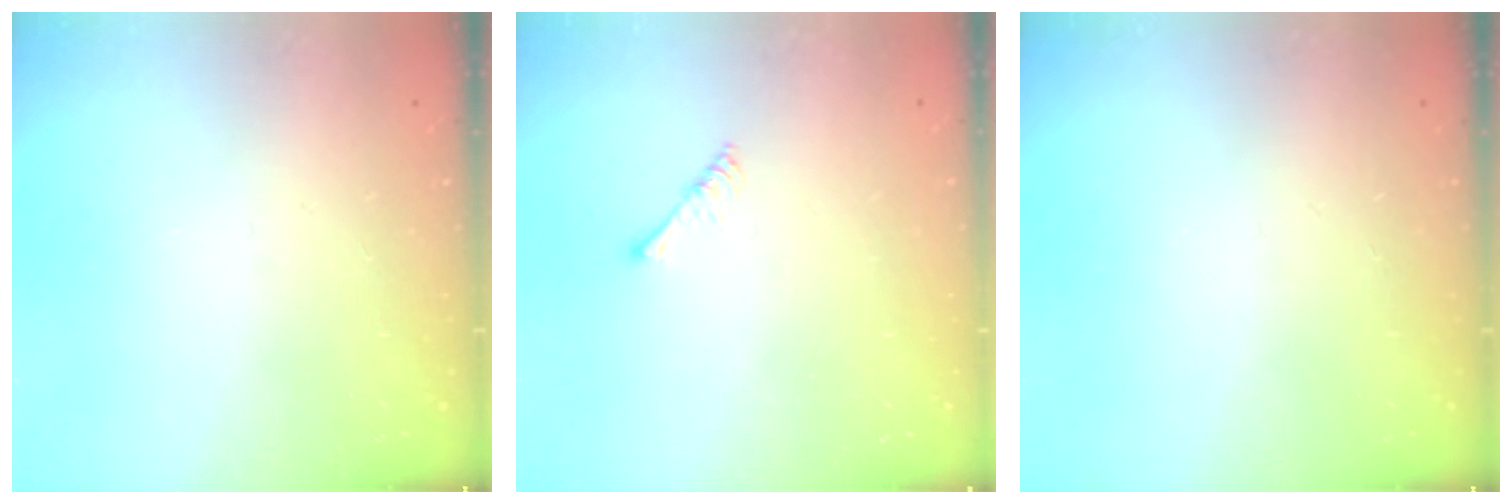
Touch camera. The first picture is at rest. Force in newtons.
{"total": 1.7, "press": 1.6, "slide": 0.4}
{"total": 0.0}